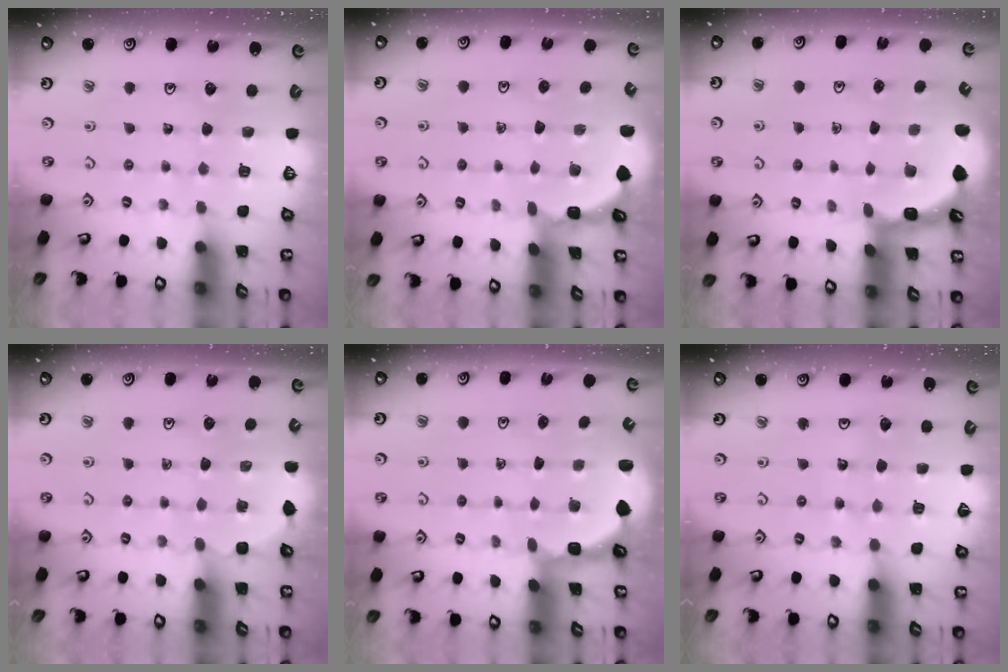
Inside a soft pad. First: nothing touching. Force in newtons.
{"total": 1.7, "press": 1.7, "slide": 0.1}
{"total": 2.7, "press": 2.7, "slide": 0.6}
{"total": 3.3, "press": 2.9, "slide": 1.5}
{"total": 2.5, "press": 1.9, "slide": 1.6}
{"total": 5.9, "press": 5.9, "slide": 0.8}